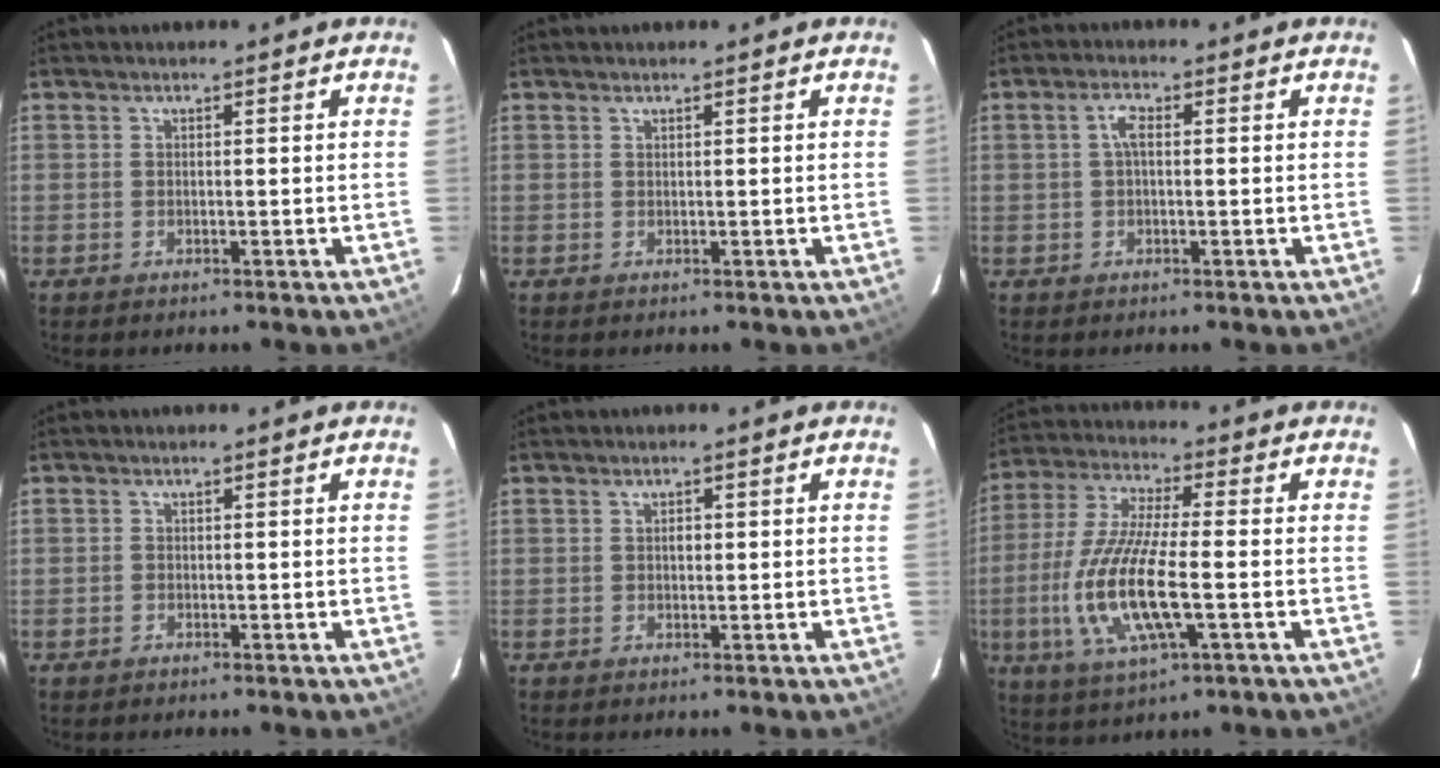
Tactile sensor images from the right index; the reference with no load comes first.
{"total": 0.0}
{"total": 2.5, "force": [0.2, 1.0, 2.3], "torque": [-0.048, 0.009, 0.004]}
{"total": 0.6, "force": [-0.4, 0.4, 0.0], "torque": [0.000, 0.001, -0.007]}
{"total": 1.0, "force": [0.2, 0.8, 0.7], "torque": [-0.009, 0.004, 0.003]}
{"total": 15.5, "force": [-3.5, 3.9, 14.6], "torque": [-0.306, -0.013, -0.068]}